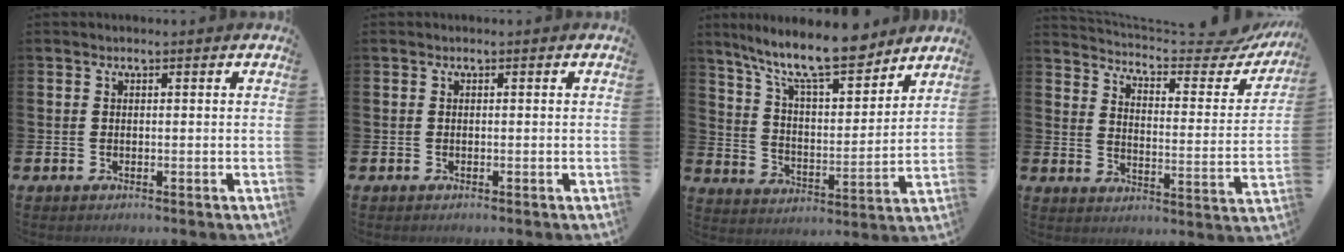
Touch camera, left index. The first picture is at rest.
{"total": 0.0}
{"total": 12.3, "force": [10.6, 2.5, 5.8], "torque": [-0.137, -0.058, 0.185]}
{"total": 5.9, "force": [5.4, 1.0, 2.2], "torque": [-0.058, -0.047, 0.083]}